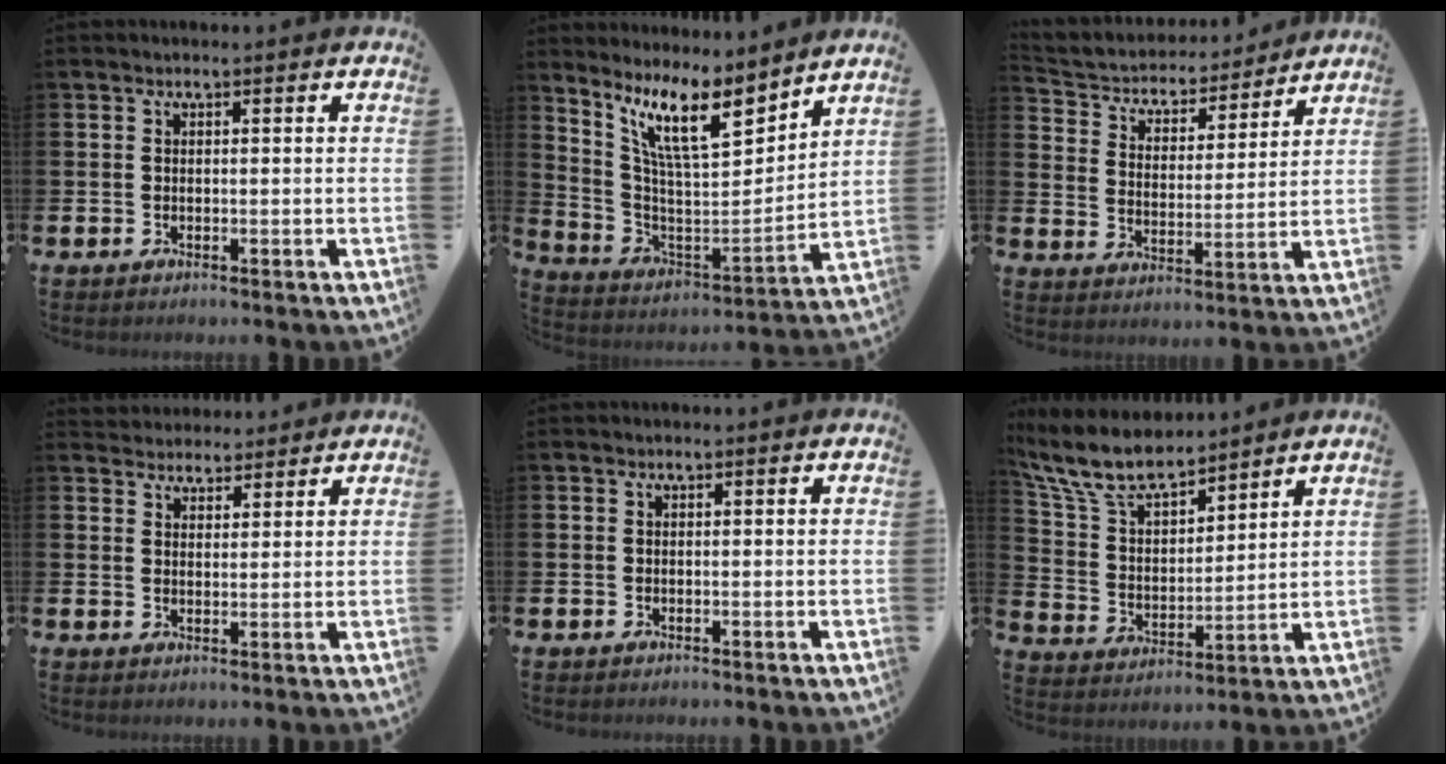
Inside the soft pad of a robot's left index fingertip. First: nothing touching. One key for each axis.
{"total": 11.7, "fx": 8.3, "fy": 2.9, "fz": 7.6, "tx": -0.174, "ty": -0.044, "tz": 0.143}
{"total": 5.1, "fx": 4.7, "fy": 2.0, "fz": 0.4, "tx": -0.044, "ty": -0.041, "tz": 0.077}
{"total": 3.7, "fx": 3.5, "fy": 1.1, "fz": -0.4, "tx": -0.003, "ty": -0.015, "tz": 0.066}
{"total": 0.0}
{"total": 9.1, "fx": 8.1, "fy": 2.7, "fz": 3.3, "tx": -0.107, "ty": -0.041, "tz": 0.148}